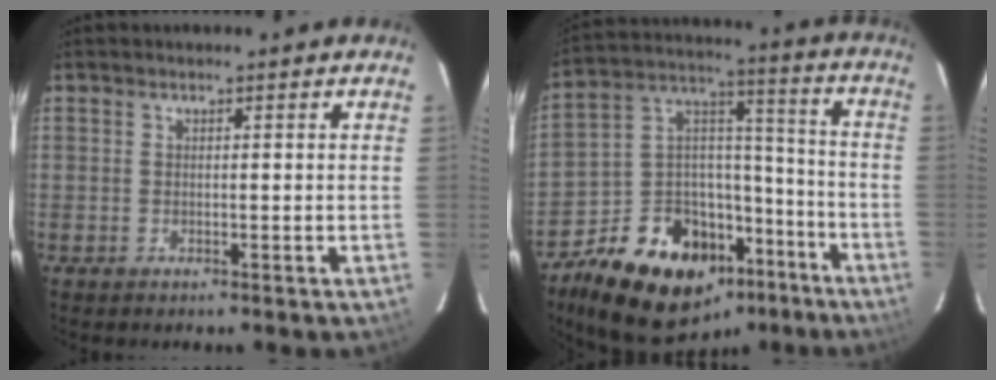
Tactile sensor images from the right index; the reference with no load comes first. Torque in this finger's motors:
{"motor_torque": [1.07, -1.07, 0.87, 0.07]}